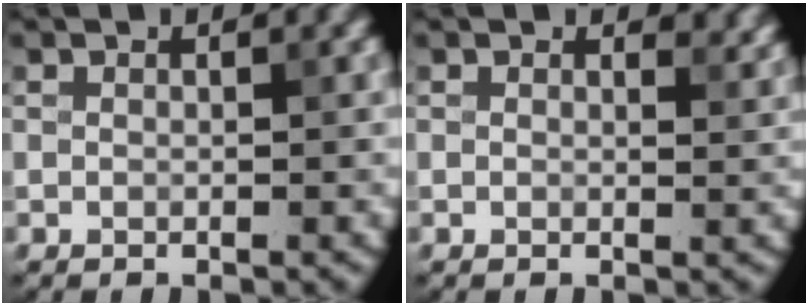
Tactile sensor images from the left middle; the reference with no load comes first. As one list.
[{"total": 1.3, "force": [1.0, 0.6, 0.6], "torque": [-0.006, -0.005, 0.014]}]